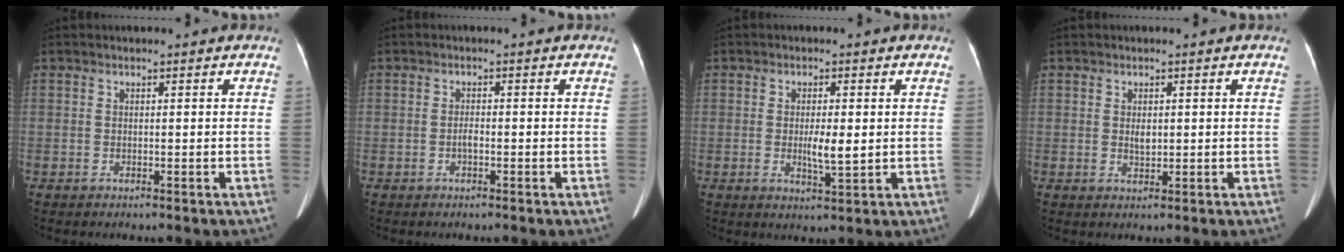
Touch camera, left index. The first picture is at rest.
{"total": 1.1, "force": [-0.5, 0.5, 0.9], "torque": [-0.017, 0.002, -0.008]}
{"total": 4.0, "force": [-0.1, 0.8, 3.9], "torque": [-0.071, -0.006, 0.001]}
{"total": 1.5, "force": [0.2, 0.9, 1.2], "torque": [-0.023, 0.000, 0.008]}